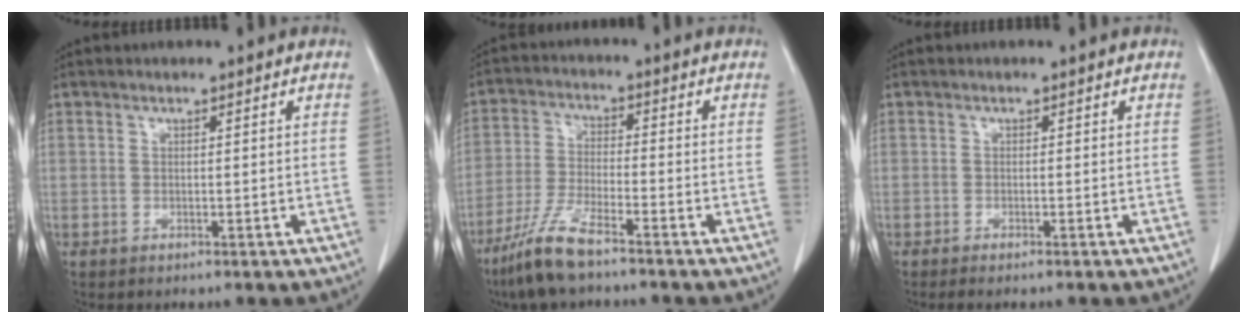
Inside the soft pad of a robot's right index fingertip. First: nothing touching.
{"total": 8.1, "force": [-6.1, 0.8, 5.2], "torque": [-0.117, -0.019, -0.123]}
{"total": 1.0, "force": [-0.8, 0.1, 0.6], "torque": [-0.013, -0.002, -0.013]}